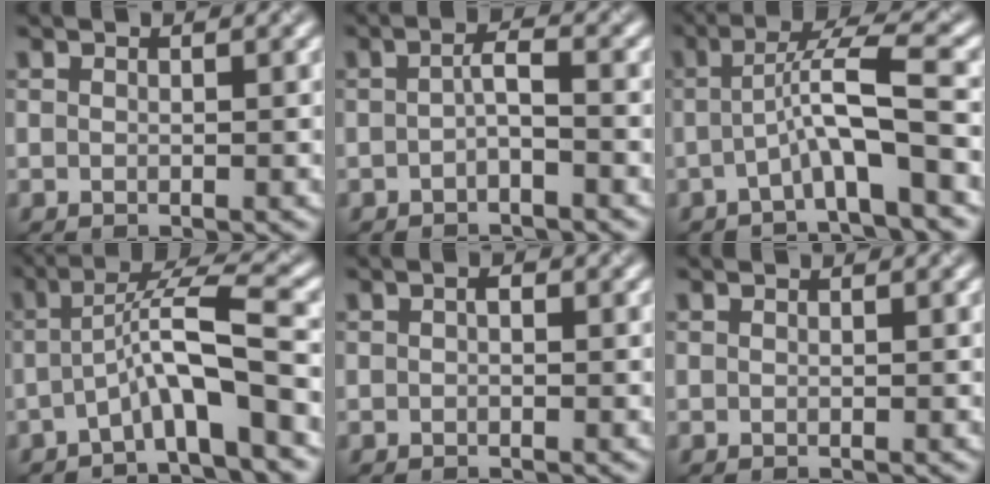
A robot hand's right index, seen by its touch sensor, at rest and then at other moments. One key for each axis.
{"total": 1.7, "fx": -0.6, "fy": 0.3, "fz": 1.6, "tx": -0.029, "ty": 0.004, "tz": -0.014}
{"total": 4.9, "fx": -1.1, "fy": 0.4, "fz": 4.7, "tx": -0.086, "ty": 0.018, "tz": -0.029}
{"total": 5.4, "fx": -1.6, "fy": 0.7, "fz": 5.2, "tx": -0.093, "ty": 0.023, "tz": -0.038}
{"total": 0.7, "fx": 0.0, "fy": 0.3, "fz": 0.6, "tx": -0.011, "ty": 0.001, "tz": -0.001}
{"total": 0.0}